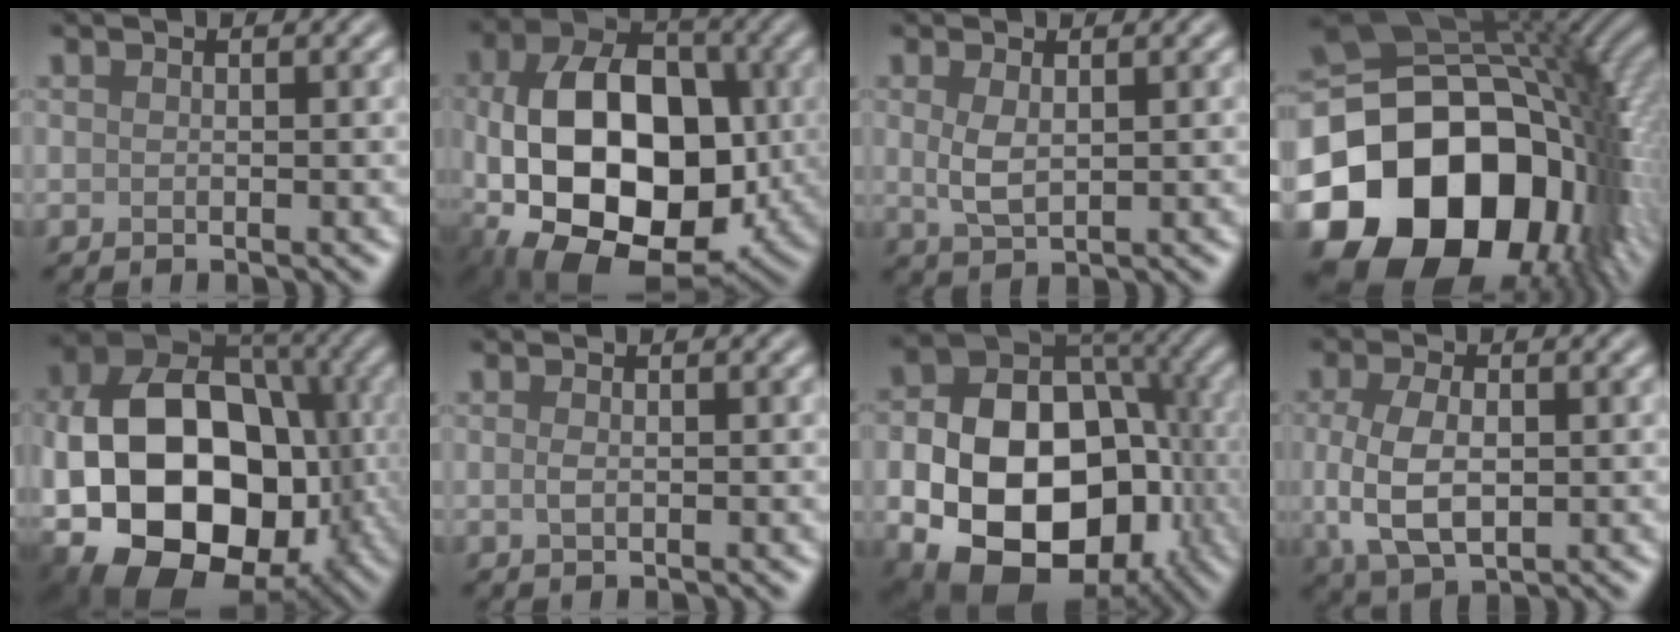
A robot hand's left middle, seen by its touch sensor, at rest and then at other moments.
{"total": 15.4, "force": [-2.0, 10.1, 11.4], "torque": [-0.193, -0.014, -0.037]}
{"total": 2.3, "force": [0.5, 1.1, 1.9], "torque": [-0.047, -0.002, 0.014]}
{"total": 21.4, "force": [-5.7, 15.4, 13.8], "torque": [-0.270, -0.033, -0.078]}
{"total": 18.6, "force": [-3.3, 13.3, 12.6], "torque": [-0.209, -0.014, -0.038]}
{"total": 0.8, "force": [0.0, 0.3, 0.7], "torque": [-0.017, -0.001, 0.000]}
{"total": 18.1, "force": [-4.4, 12.9, 11.9], "torque": [-0.173, -0.033, -0.061]}
{"total": 5.6, "force": [-0.3, 3.3, 4.6], "torque": [-0.109, -0.009, -0.003]}